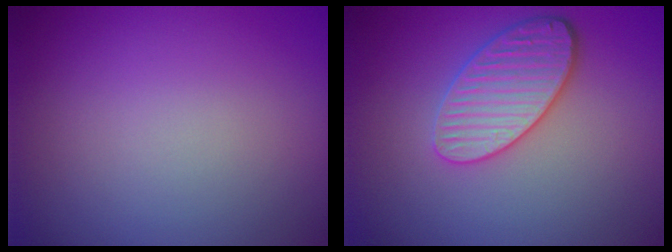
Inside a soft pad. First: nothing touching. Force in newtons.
{"total": 4.0, "press": 3.6, "slide": 1.7}